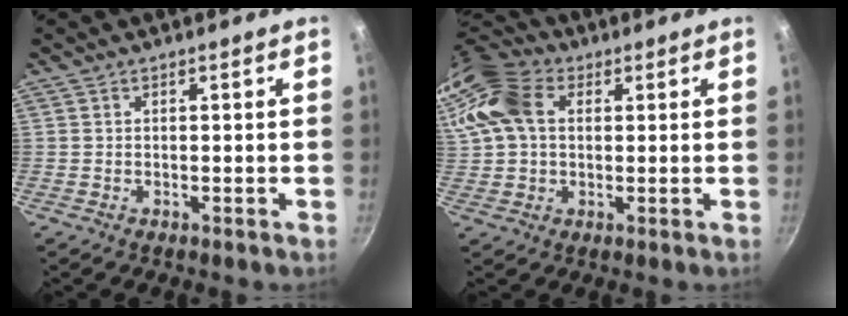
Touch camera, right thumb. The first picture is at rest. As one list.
[{"total": 17.3, "force": [4.4, 12.5, 11.2], "torque": [-0.252, 0.030, 0.067]}]